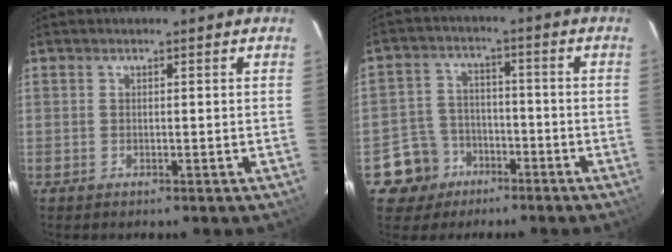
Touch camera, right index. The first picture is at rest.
{"total": 8.4, "force": [-4.7, 6.9, 1.1], "torque": [-0.048, 0.027, -0.068]}